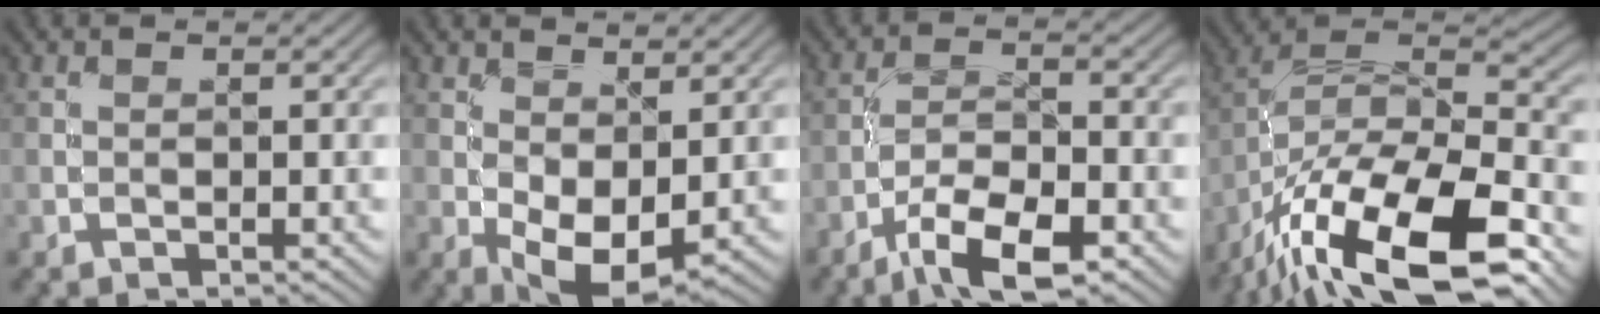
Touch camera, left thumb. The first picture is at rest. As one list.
[{"total": 6.0, "force": [-0.3, 3.3, 5.0], "torque": [-0.105, -0.009, -0.001]}, {"total": 7.9, "force": [-5.0, 2.5, 5.7], "torque": [-0.099, 0.002, -0.096]}, {"total": 19.0, "force": [-11.5, 7.3, 13.3], "torque": [-0.262, -0.017, -0.192]}]